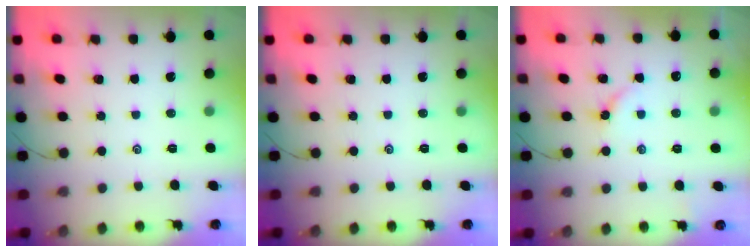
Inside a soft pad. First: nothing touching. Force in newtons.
{"total": 0.0}
{"total": 4.2, "press": 4.1, "slide": 0.5}